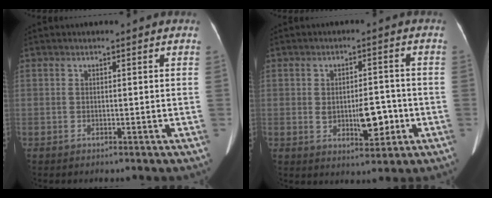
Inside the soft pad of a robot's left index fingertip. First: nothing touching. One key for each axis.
{"total": 6.3, "fx": -1.2, "fy": 2.7, "fz": 5.5, "tx": -0.083, "ty": -0.001, "tz": -0.009}